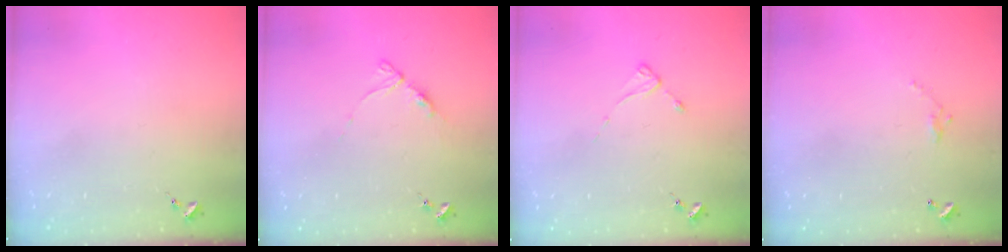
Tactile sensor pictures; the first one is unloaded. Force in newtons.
{"total": 6.9, "press": 6.8, "slide": 0.7}
{"total": 2.4, "press": 2.4, "slide": 0.3}
{"total": 4.0, "press": 4.0, "slide": 0.2}